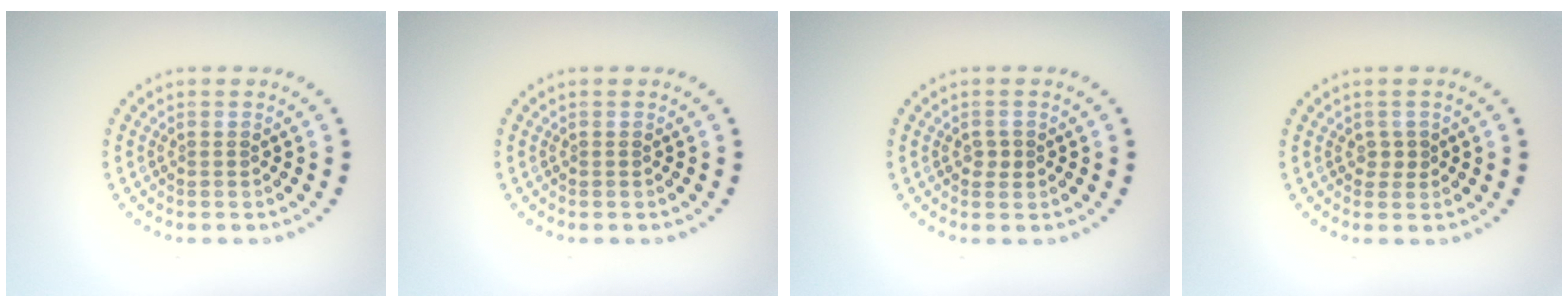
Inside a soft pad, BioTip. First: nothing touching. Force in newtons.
{"total": 0.0}
{"total": 1.1, "press": 1.0, "slide": 0.2}
{"total": 1.0, "press": 0.9, "slide": 0.4}